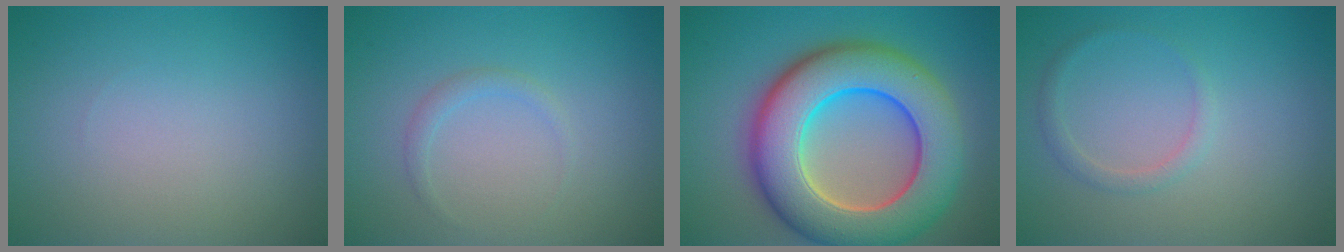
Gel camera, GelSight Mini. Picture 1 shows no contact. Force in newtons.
{"total": 1.0, "press": 1.0, "slide": 0.1}
{"total": 12.7, "press": 12.7, "slide": 0.8}
{"total": 1.3, "press": 1.3, "slide": 0.1}